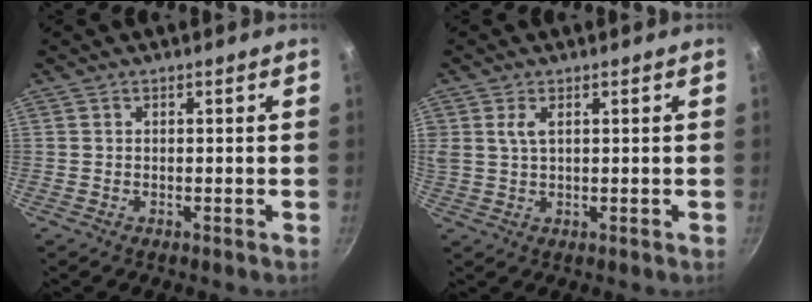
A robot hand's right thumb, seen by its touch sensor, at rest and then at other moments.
{"total": 3.1, "force": [1.2, 1.6, 2.4], "torque": [-0.044, -0.002, 0.024]}